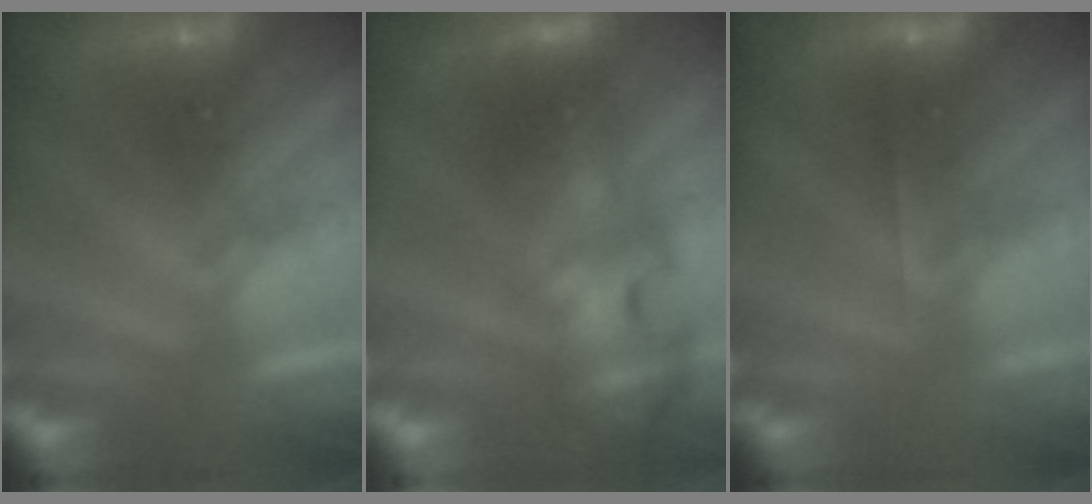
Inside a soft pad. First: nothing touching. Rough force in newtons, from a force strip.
{"total": 4.7}
{"total": 1.7}